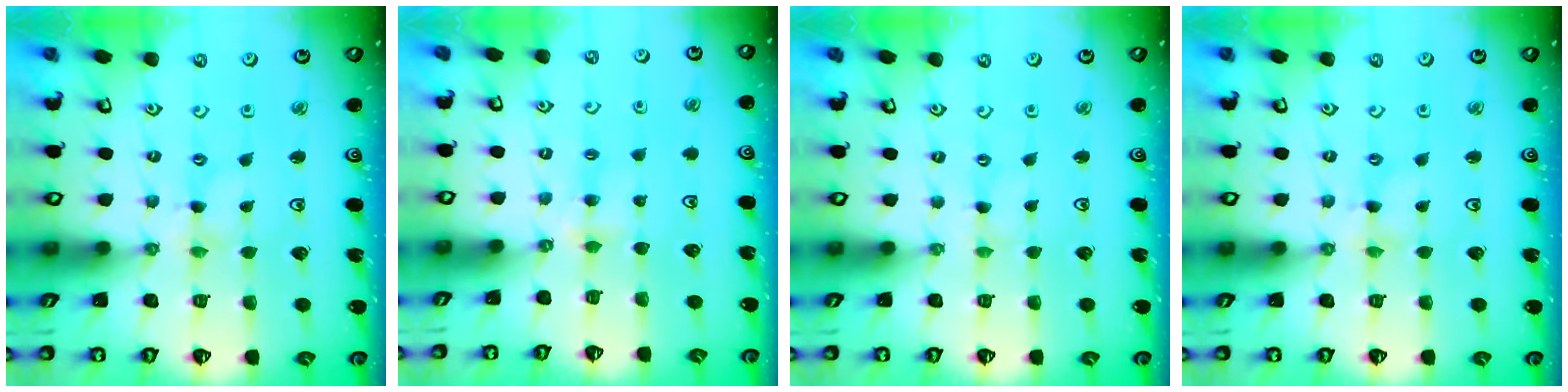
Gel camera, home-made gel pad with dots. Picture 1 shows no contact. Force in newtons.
{"total": 3.8, "press": 3.7, "slide": 0.4}
{"total": 0.0}
{"total": 1.6, "press": 1.6, "slide": 0.2}